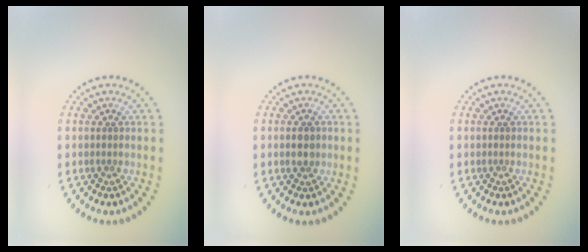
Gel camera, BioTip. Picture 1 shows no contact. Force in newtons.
{"total": 1.6, "press": 1.5, "slide": 0.4}
{"total": 0.0}